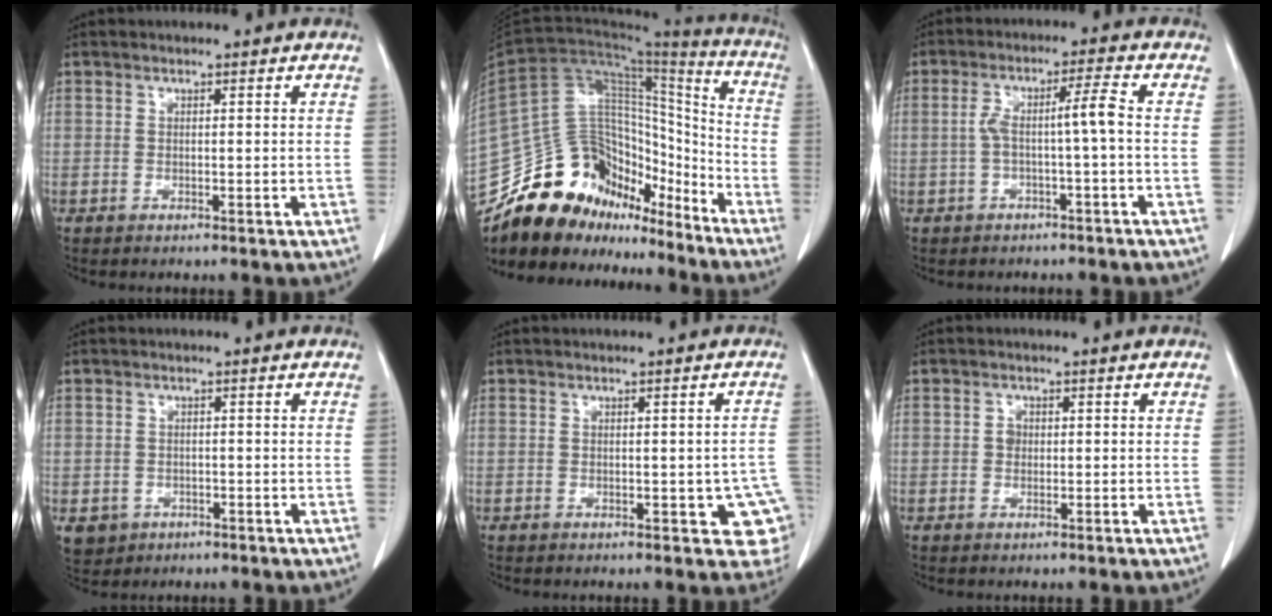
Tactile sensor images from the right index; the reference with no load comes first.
{"total": 22.2, "force": [-18.3, 9.5, 8.3], "torque": [-0.171, 0.041, -0.306]}
{"total": 5.0, "force": [-0.8, -0.3, 4.9], "torque": [-0.094, 0.025, -0.010]}
{"total": 4.0, "force": [-1.7, 3.6, 0.8], "torque": [-0.013, 0.002, -0.020]}
{"total": 6.1, "force": [-1.4, 2.6, 5.3], "torque": [-0.040, 0.008, -0.013]}
{"total": 1.3, "force": [0.0, 1.1, 0.6], "torque": [-0.011, 0.003, -0.001]}